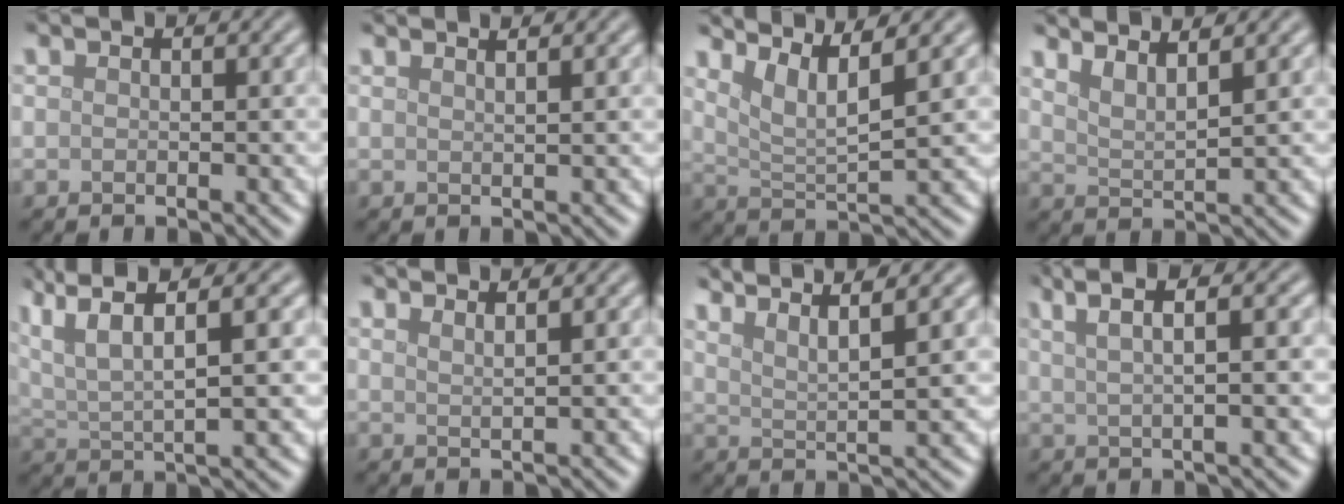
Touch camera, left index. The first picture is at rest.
{"total": 2.4, "force": [1.8, 0.9, 1.4], "torque": [0.008, 0.009, -0.002]}
{"total": 4.4, "force": [2.9, 0.9, 3.1], "torque": [-0.055, 0.004, 0.057]}
{"total": 3.3, "force": [2.7, 0.6, 1.8], "torque": [-0.025, 0.003, 0.048]}
{"total": 8.8, "force": [4.7, 2.6, 7.0], "torque": [-0.144, 0.020, 0.086]}
{"total": 2.1, "force": [1.6, 0.7, 1.2], "torque": [0.003, 0.007, 0.002]}
{"total": 5.0, "force": [4.0, 0.7, 2.9], "torque": [-0.049, 0.012, 0.059]}
{"total": 7.1, "force": [3.6, 2.5, 5.6], "torque": [-0.078, 0.024, 0.031]}